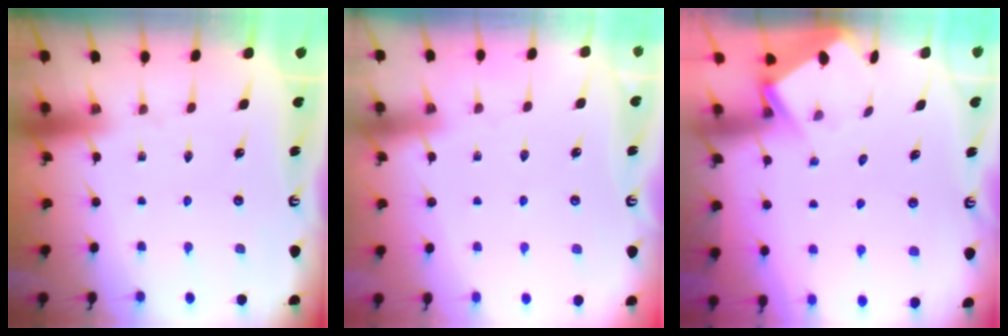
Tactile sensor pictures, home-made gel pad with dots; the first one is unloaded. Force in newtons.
{"total": 3.1, "press": 3.0, "slide": 0.5}
{"total": 4.0, "press": 4.0, "slide": 0.4}